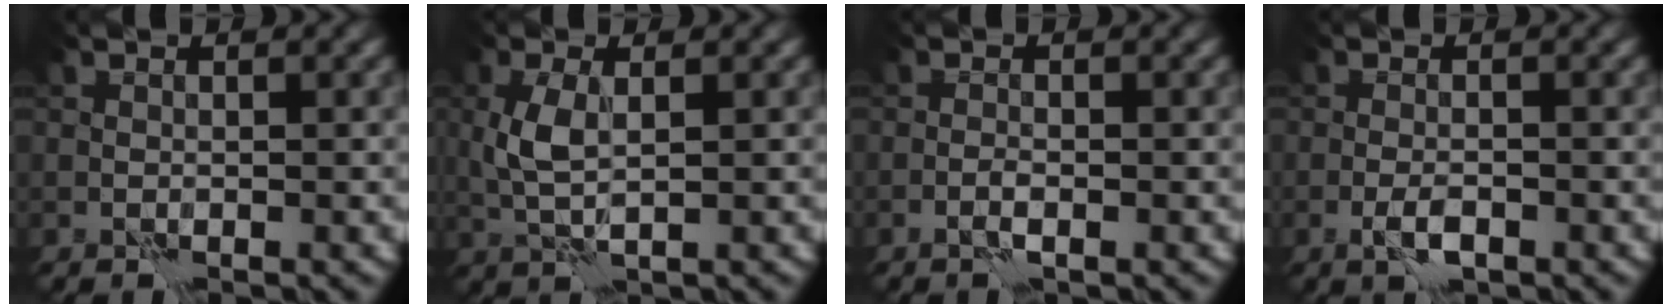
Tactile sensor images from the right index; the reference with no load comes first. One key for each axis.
{"total": 3.0, "fx": 0.7, "fy": 1.2, "fz": 2.7, "tx": -0.066, "ty": 0.000, "tz": 0.017}
{"total": 0.8, "fx": -0.3, "fy": 0.1, "fz": 0.7, "tx": -0.016, "ty": 0.001, "tz": -0.007}
{"total": 1.7, "fx": -0.7, "fy": 0.5, "fz": 1.5, "tx": -0.031, "ty": -0.001, "tz": -0.016}